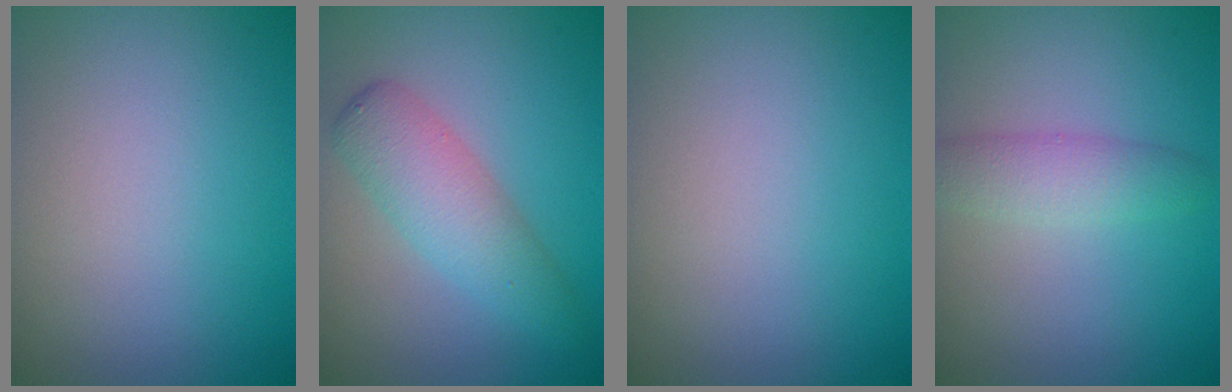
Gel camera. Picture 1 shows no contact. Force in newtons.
{"total": 4.1, "press": 4.1, "slide": 0.0}
{"total": 0.0}
{"total": 2.7, "press": 2.7, "slide": 0.1}